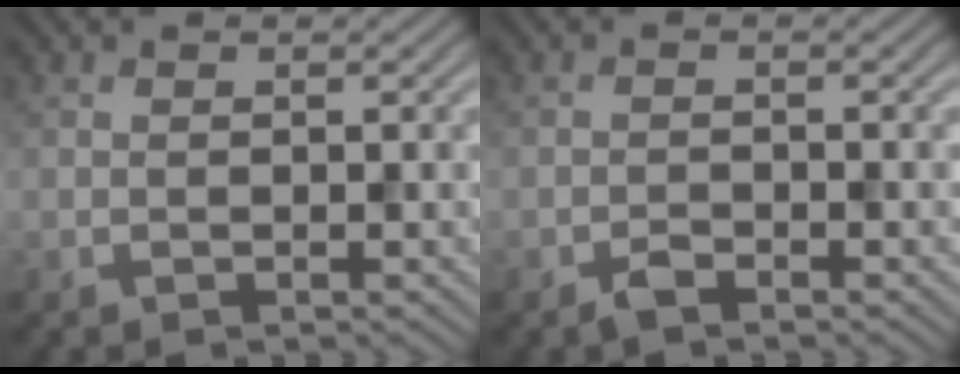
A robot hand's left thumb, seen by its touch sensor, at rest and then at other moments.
{"total": 1.4, "force": [-1.1, 0.5, 0.7], "torque": [-0.011, 0.000, -0.024]}